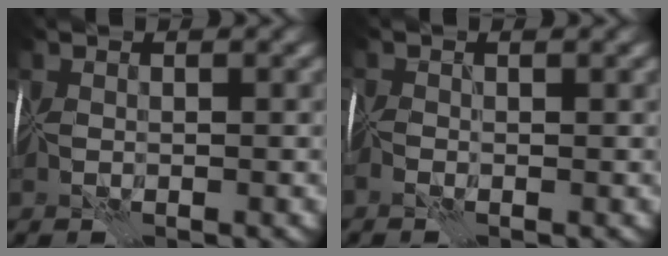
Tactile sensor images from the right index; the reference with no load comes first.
{"total": 1.2, "force": [-1.0, 0.1, 0.7], "torque": [-0.014, -0.006, -0.022]}